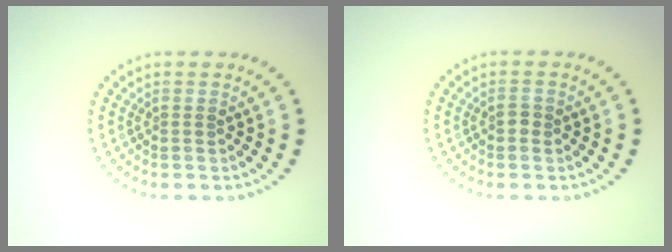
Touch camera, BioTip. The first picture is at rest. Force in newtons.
{"total": 0.8, "press": 0.8, "slide": 0.1}